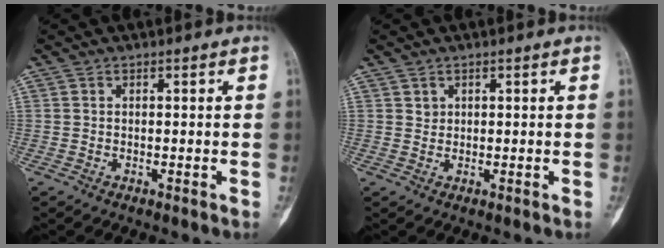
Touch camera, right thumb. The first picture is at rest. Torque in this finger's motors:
{"motor_torque": [0.15, 0.00, 0.26, 0.05, -0.02]}